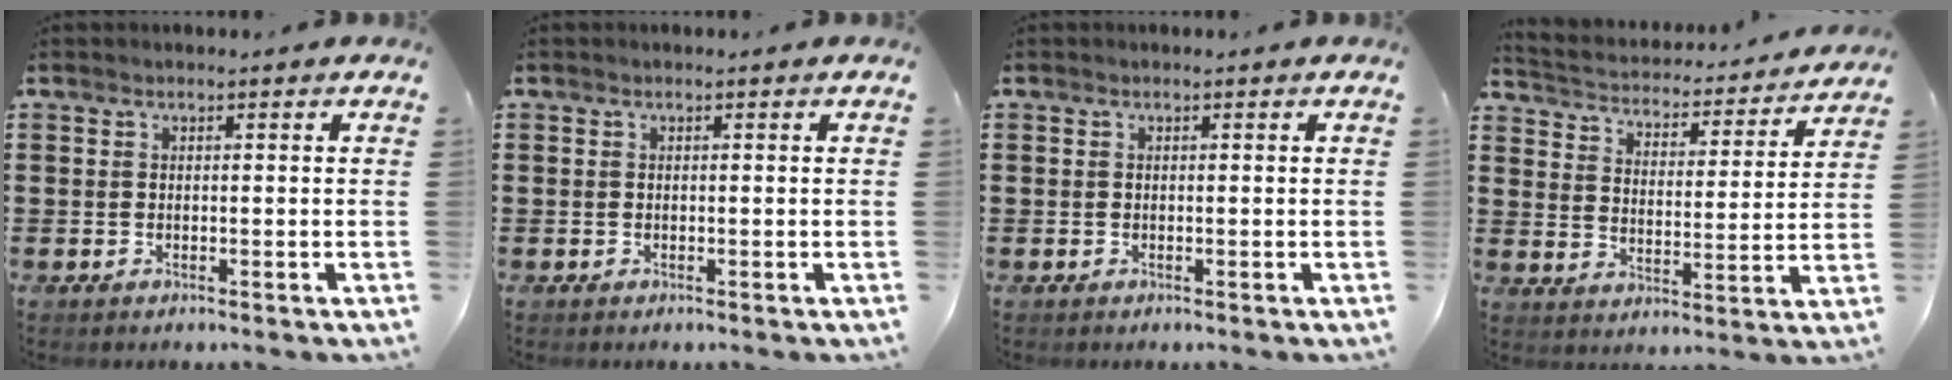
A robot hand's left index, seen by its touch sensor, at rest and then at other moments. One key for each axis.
{"total": 0.0}
{"total": 0.0}
{"total": 2.9, "fx": 2.9, "fy": 0.3, "fz": 0.0, "tx": -0.022, "ty": -0.032, "tz": 0.039}